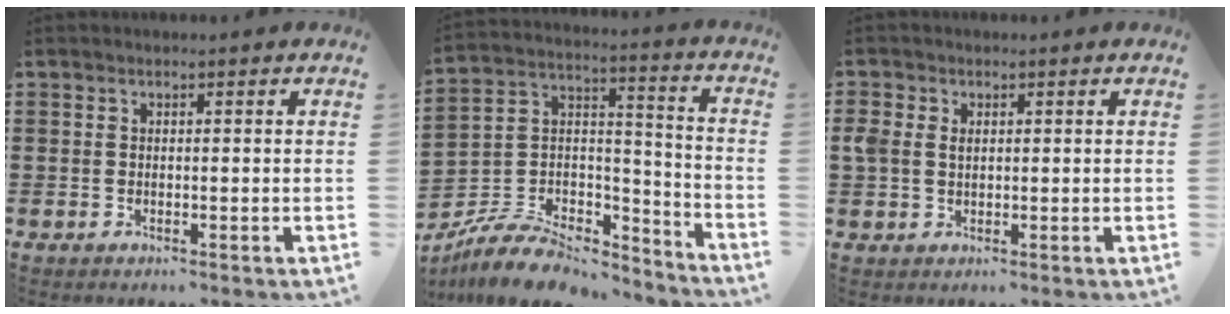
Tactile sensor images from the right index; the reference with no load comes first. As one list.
[{"total": 8.7, "force": [-7.7, 2.5, 3.2], "torque": [-0.066, 0.015, -0.151]}, {"total": 2.1, "force": [0.5, 1.6, 1.3], "torque": [-0.028, 0.009, 0.008]}]